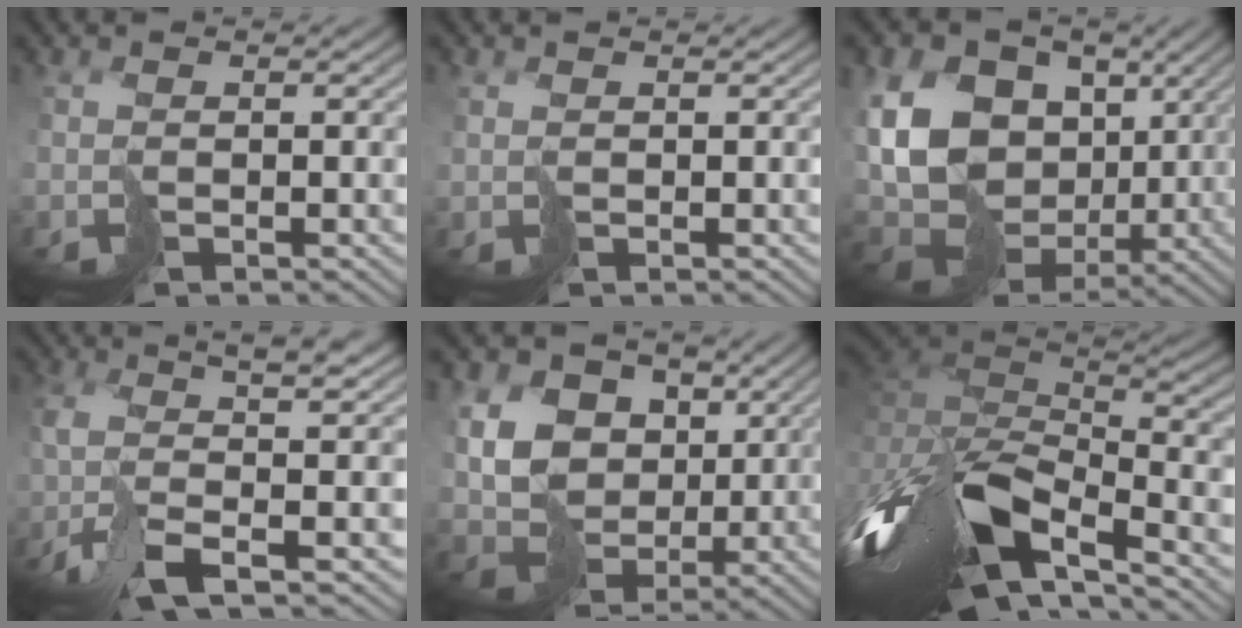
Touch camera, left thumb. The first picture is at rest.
{"total": 0.5, "force": [0.3, 0.3, -0.3], "torque": [0.008, -0.002, 0.010]}
{"total": 17.5, "force": [0.7, 13.8, 10.8], "torque": [-0.240, -0.018, 0.034]}
{"total": 9.4, "force": [-2.0, 2.8, 8.8], "torque": [-0.161, 0.003, -0.046]}
{"total": 12.6, "force": [3.8, 10.1, 6.5], "torque": [-0.178, 0.015, 0.080]}
{"total": 15.9, "force": [-5.5, 7.6, 12.9], "torque": [-0.321, -0.013, -0.084]}